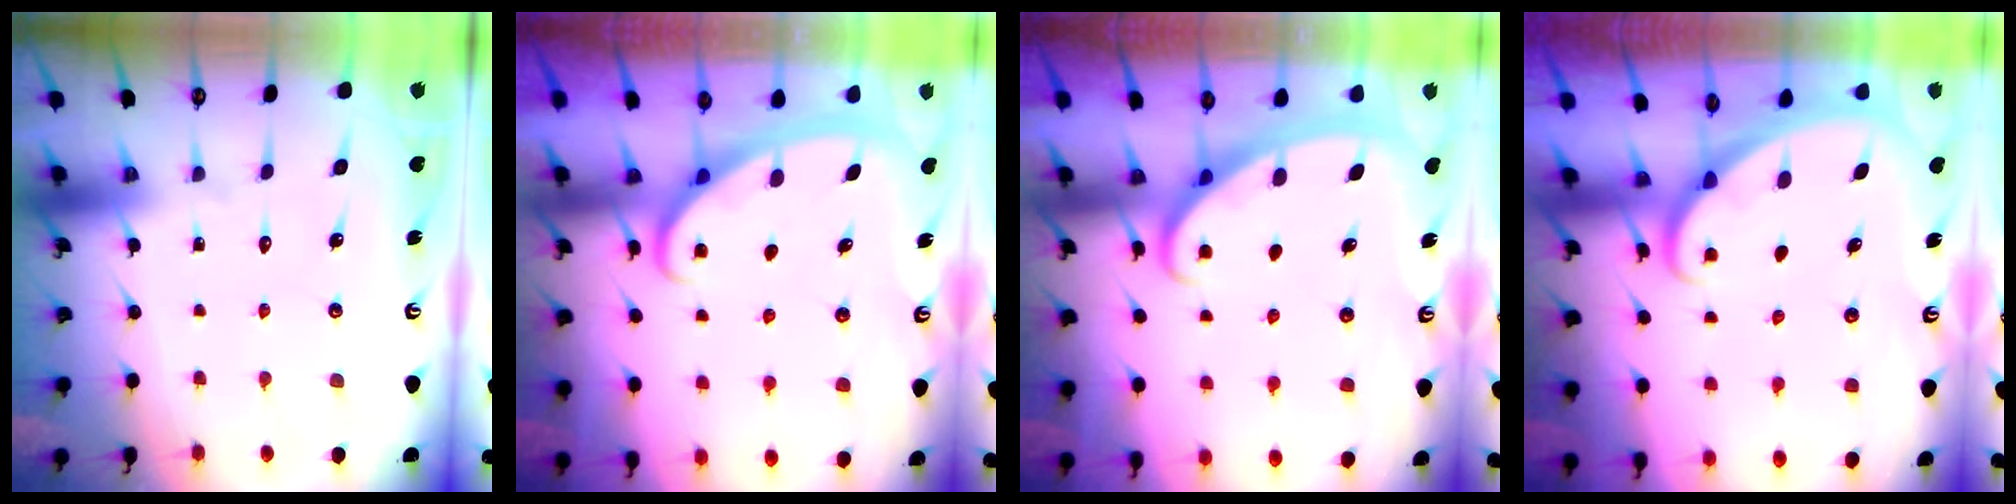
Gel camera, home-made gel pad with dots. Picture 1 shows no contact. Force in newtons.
{"total": 2.8, "press": 2.8, "slide": 0.4}
{"total": 2.4, "press": 2.4, "slide": 0.4}
{"total": 1.6, "press": 1.6, "slide": 0.1}